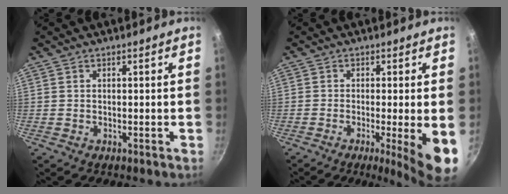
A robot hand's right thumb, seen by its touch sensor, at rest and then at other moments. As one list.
[{"total": 8.7, "force": [-2.0, 0.7, 8.4], "torque": [-0.116, -0.006, -0.027]}]